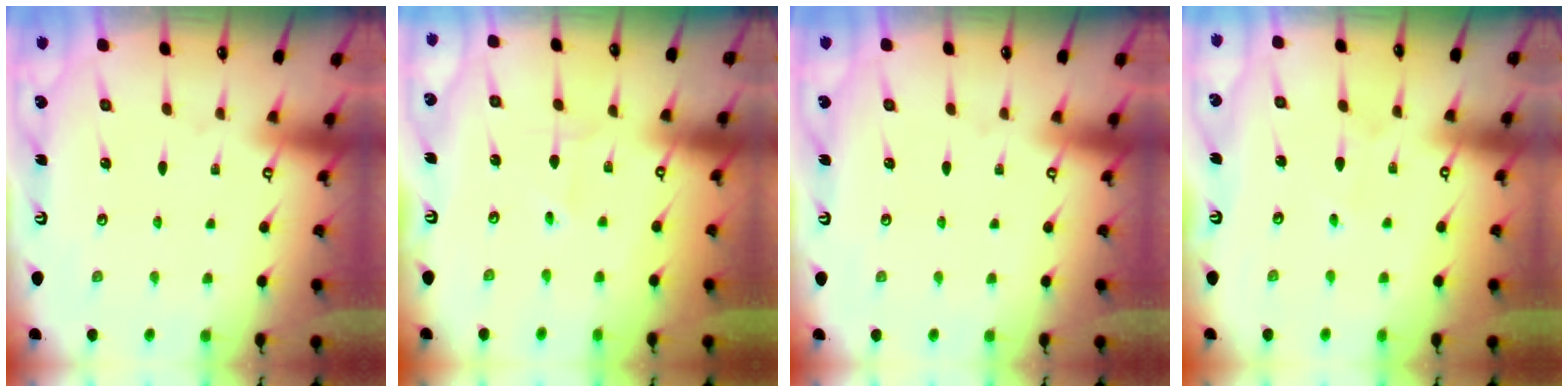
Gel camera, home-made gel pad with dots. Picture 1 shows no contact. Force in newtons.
{"total": 1.8, "press": 1.8, "slide": 0.1}
{"total": 0.0}
{"total": 4.8, "press": 4.8, "slide": 0.3}